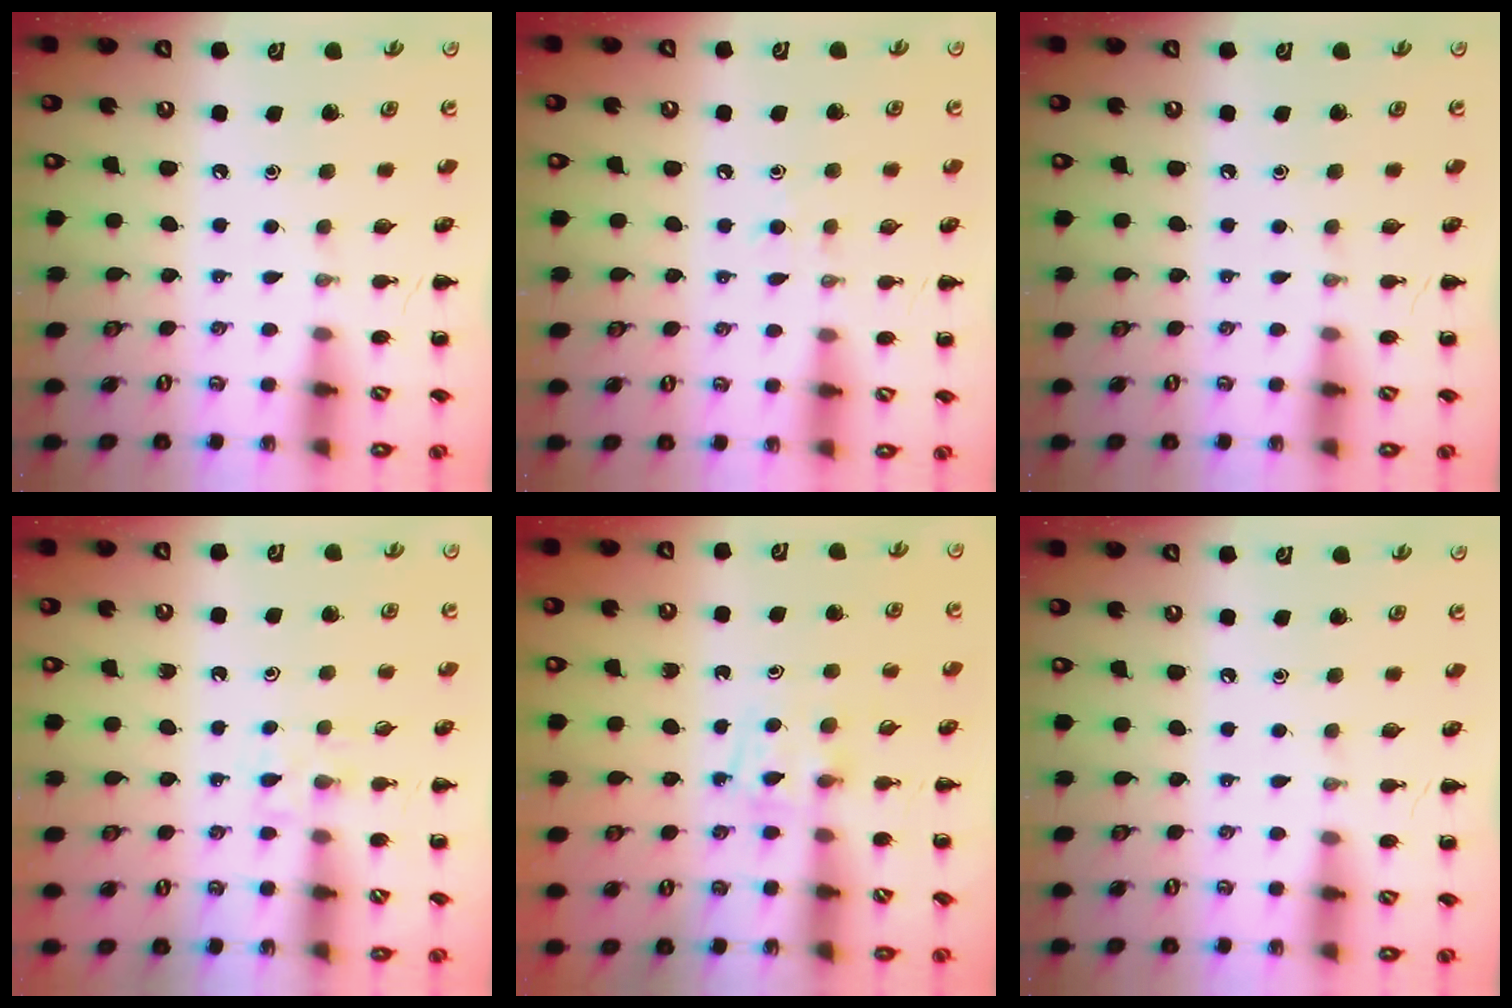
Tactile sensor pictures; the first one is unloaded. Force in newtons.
{"total": 3.7, "press": 3.5, "slide": 1.2}
{"total": 0.0}
{"total": 3.2, "press": 3.0, "slide": 1.1}
{"total": 5.1, "press": 4.9, "slide": 1.4}
{"total": 0.0}